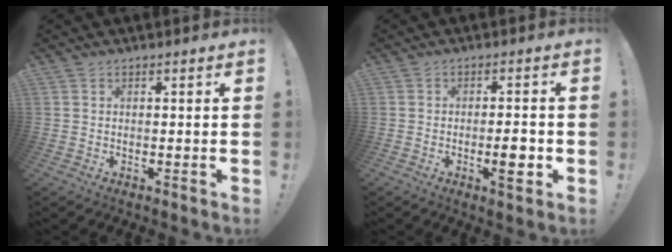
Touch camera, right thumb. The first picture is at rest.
{"total": 6.2, "force": [-2.0, 1.1, 5.7], "torque": [-0.071, -0.004, -0.032]}